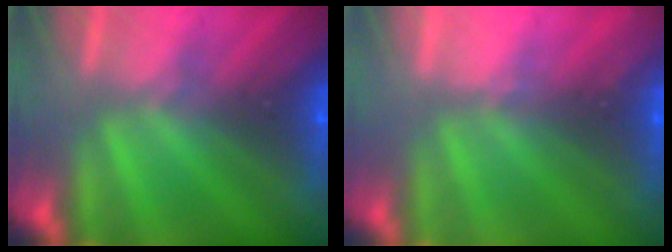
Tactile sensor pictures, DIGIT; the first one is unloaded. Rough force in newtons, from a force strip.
{"total": 2.3}